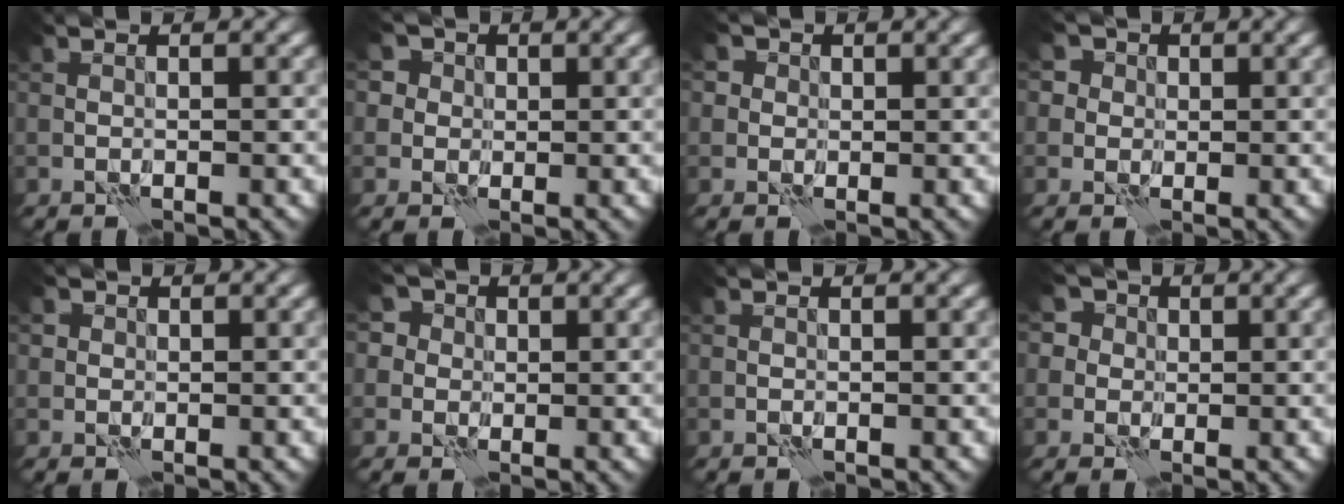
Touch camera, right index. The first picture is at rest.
{"total": 4.7, "force": [2.2, 3.9, 1.6], "torque": [-0.023, 0.016, 0.013]}
{"total": 3.1, "force": [1.4, 2.6, 1.0], "torque": [-0.011, 0.010, 0.008]}
{"total": 4.4, "force": [2.0, 3.7, 1.5], "torque": [-0.018, 0.016, 0.010]}
{"total": 1.2, "force": [0.5, 1.1, 0.2], "torque": [0.000, -0.002, 0.001]}
{"total": 5.5, "force": [2.5, 4.5, 2.0], "torque": [-0.032, 0.024, 0.014]}
{"total": 0.0}
{"total": 5.3, "force": [2.4, 4.3, 1.9], "torque": [-0.030, 0.021, 0.014]}